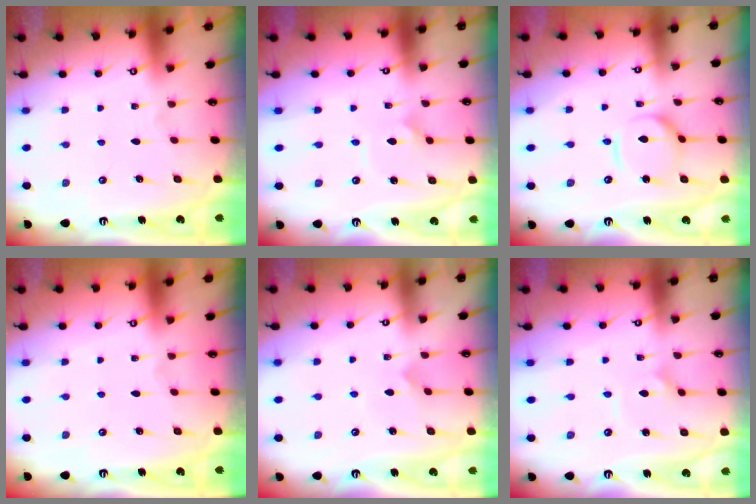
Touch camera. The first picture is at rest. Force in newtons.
{"total": 2.4, "press": 2.4, "slide": 0.1}
{"total": 8.4, "press": 8.3, "slide": 0.9}
{"total": 0.0}
{"total": 2.8, "press": 2.8, "slide": 0.3}
{"total": 2.1, "press": 2.1, "slide": 0.1}